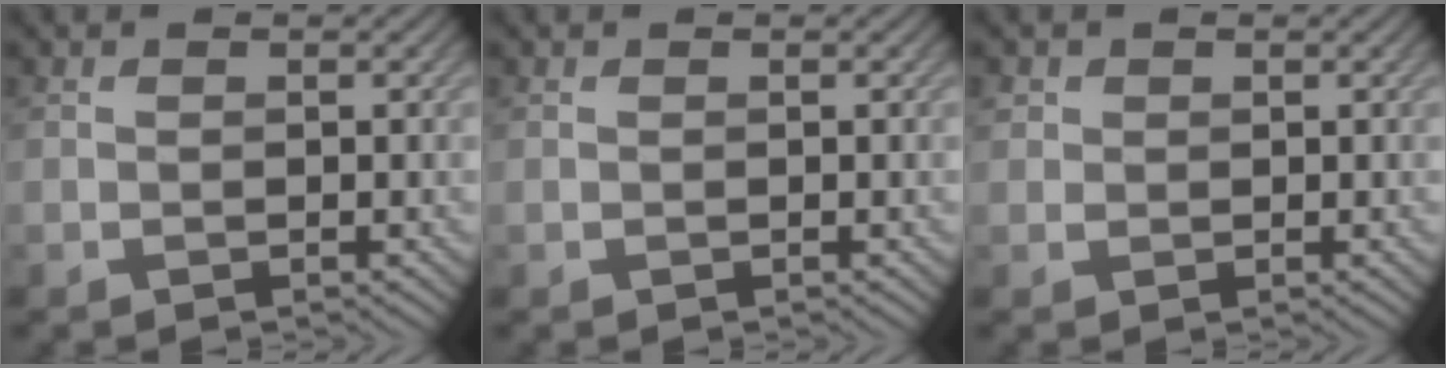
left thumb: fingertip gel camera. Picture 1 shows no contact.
{"total": 0.0}
{"total": 1.5, "force": [0.6, 1.3, 0.2], "torque": [-0.001, 0.002, 0.007]}